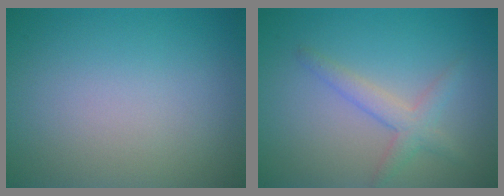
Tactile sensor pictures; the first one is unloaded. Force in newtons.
{"total": 2.4, "press": 2.4, "slide": 0.2}